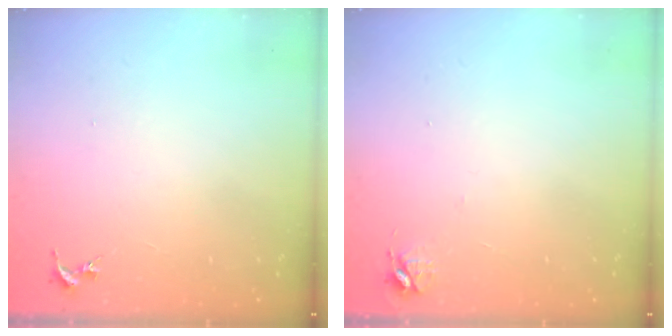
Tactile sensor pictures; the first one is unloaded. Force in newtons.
{"total": 4.7, "press": 4.7, "slide": 0.6}